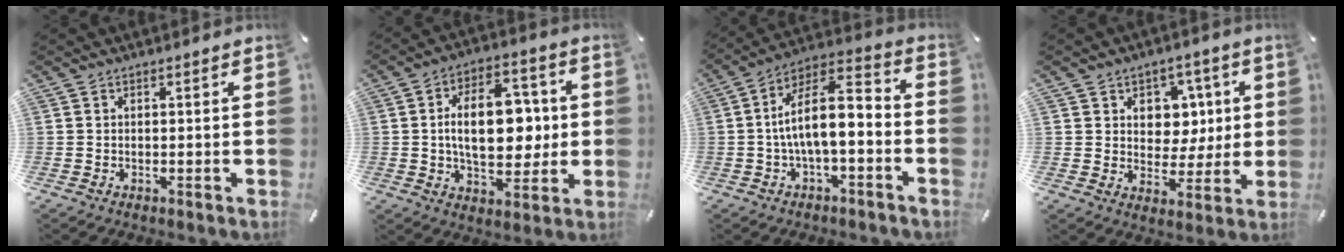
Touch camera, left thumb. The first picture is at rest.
{"total": 16.6, "force": [0.8, 10.0, 13.2], "torque": [-0.217, 0.002, 0.010]}
{"total": 12.2, "force": [-1.2, 4.9, 11.1], "torque": [-0.200, -0.001, -0.023]}
{"total": 8.2, "force": [2.2, 7.6, 2.1], "torque": [-0.025, -0.016, 0.040]}